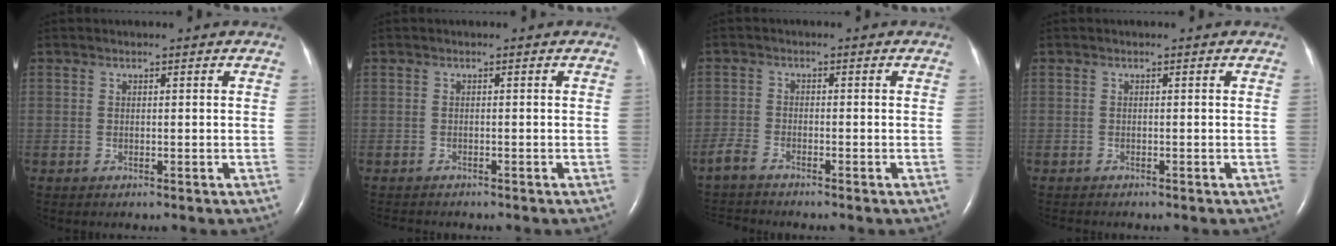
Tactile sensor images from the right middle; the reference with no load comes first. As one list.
[{"total": 2.5, "force": [-2.3, 0.6, 0.8], "torque": [-0.012, -0.006, -0.029]}, {"total": 3.6, "force": [-3.5, 0.1, 1.0], "torque": [-0.022, -0.015, -0.066]}, {"total": 1.1, "force": [-1.0, 0.2, 0.3], "torque": [-0.008, -0.003, -0.012]}]